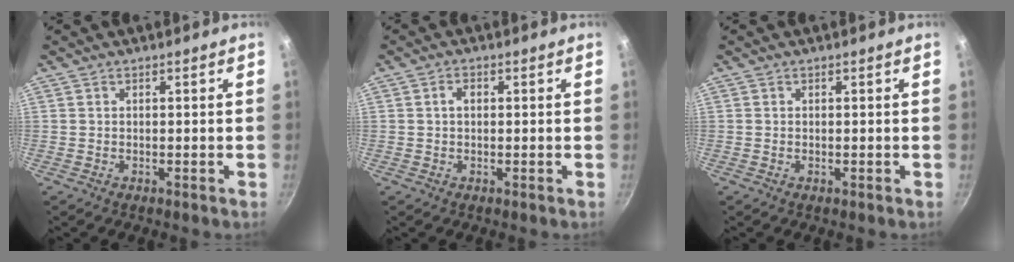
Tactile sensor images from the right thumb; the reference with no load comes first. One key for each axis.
{"total": 1.8, "fx": 0.3, "fy": 1.3, "fz": 1.3, "tx": -0.017, "ty": 0.006, "tz": 0.002}
{"total": 0.0}